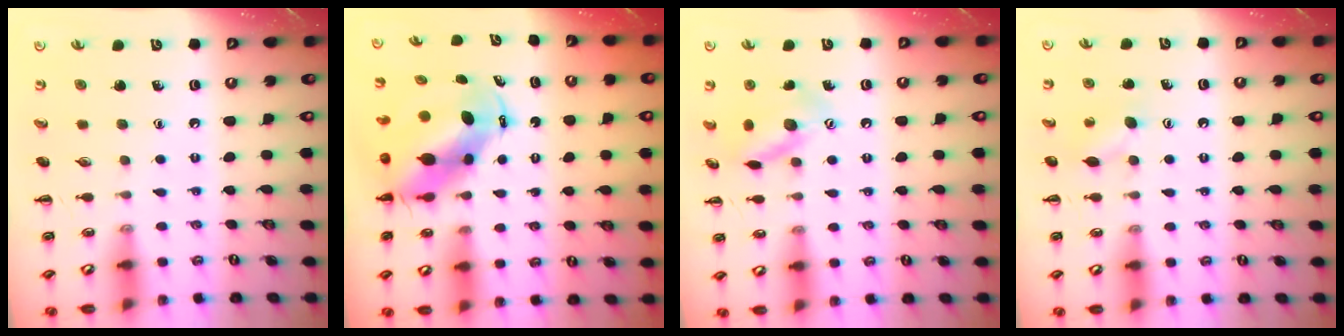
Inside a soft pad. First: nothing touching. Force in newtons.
{"total": 7.8, "press": 7.5, "slide": 1.9}
{"total": 11.4, "press": 11.4, "slide": 0.4}
{"total": 6.7, "press": 6.5, "slide": 1.5}